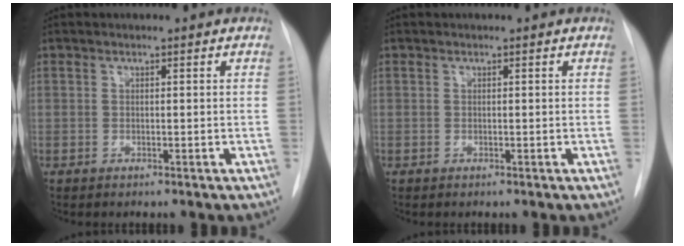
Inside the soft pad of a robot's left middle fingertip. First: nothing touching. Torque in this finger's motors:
{"motor_torque": [0.04, -0.04, -0.01, 0.01]}